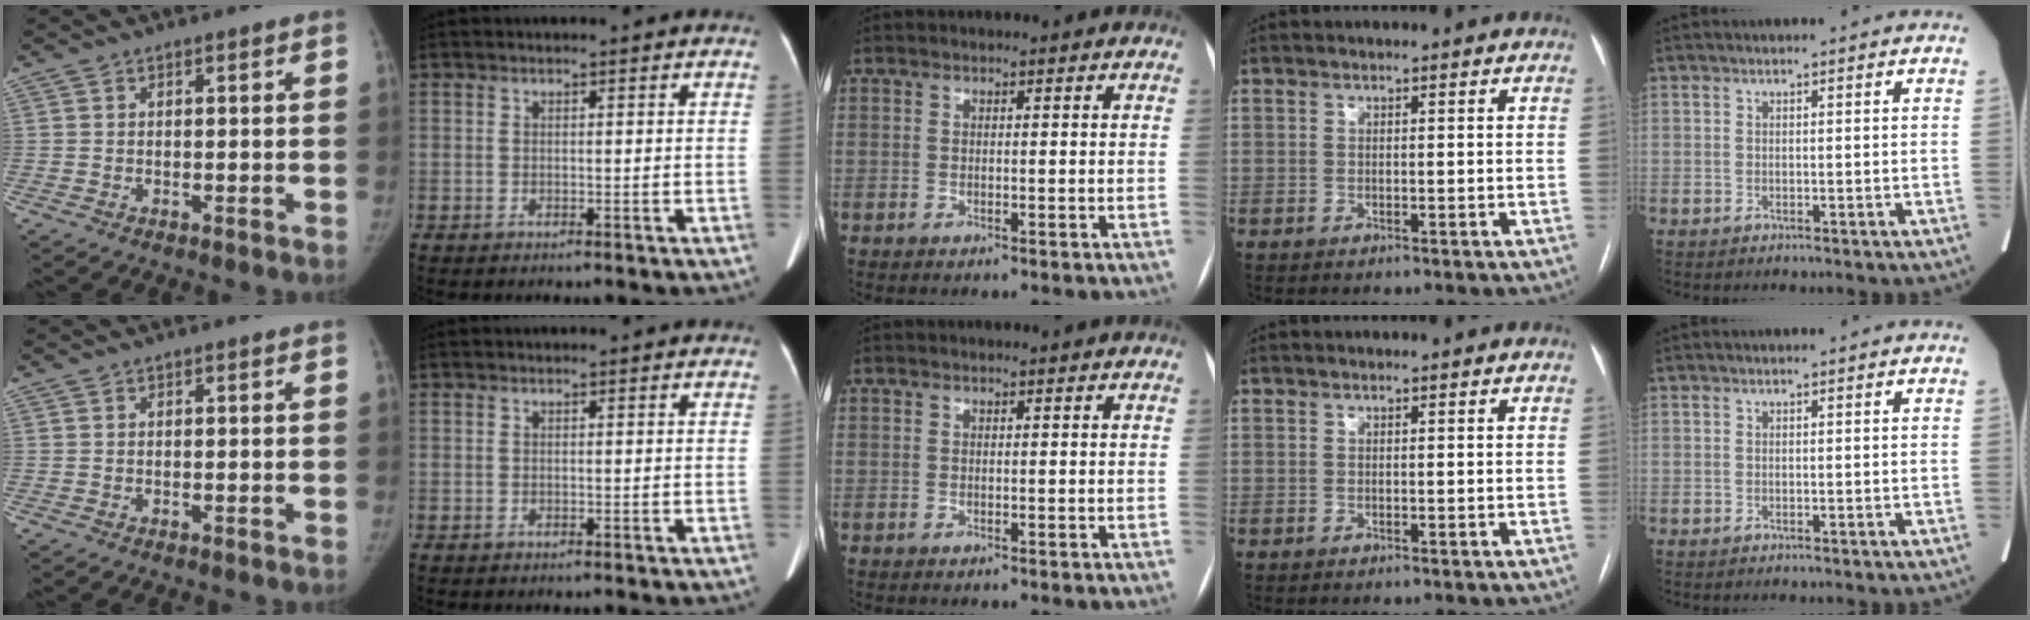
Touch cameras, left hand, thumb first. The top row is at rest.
{}